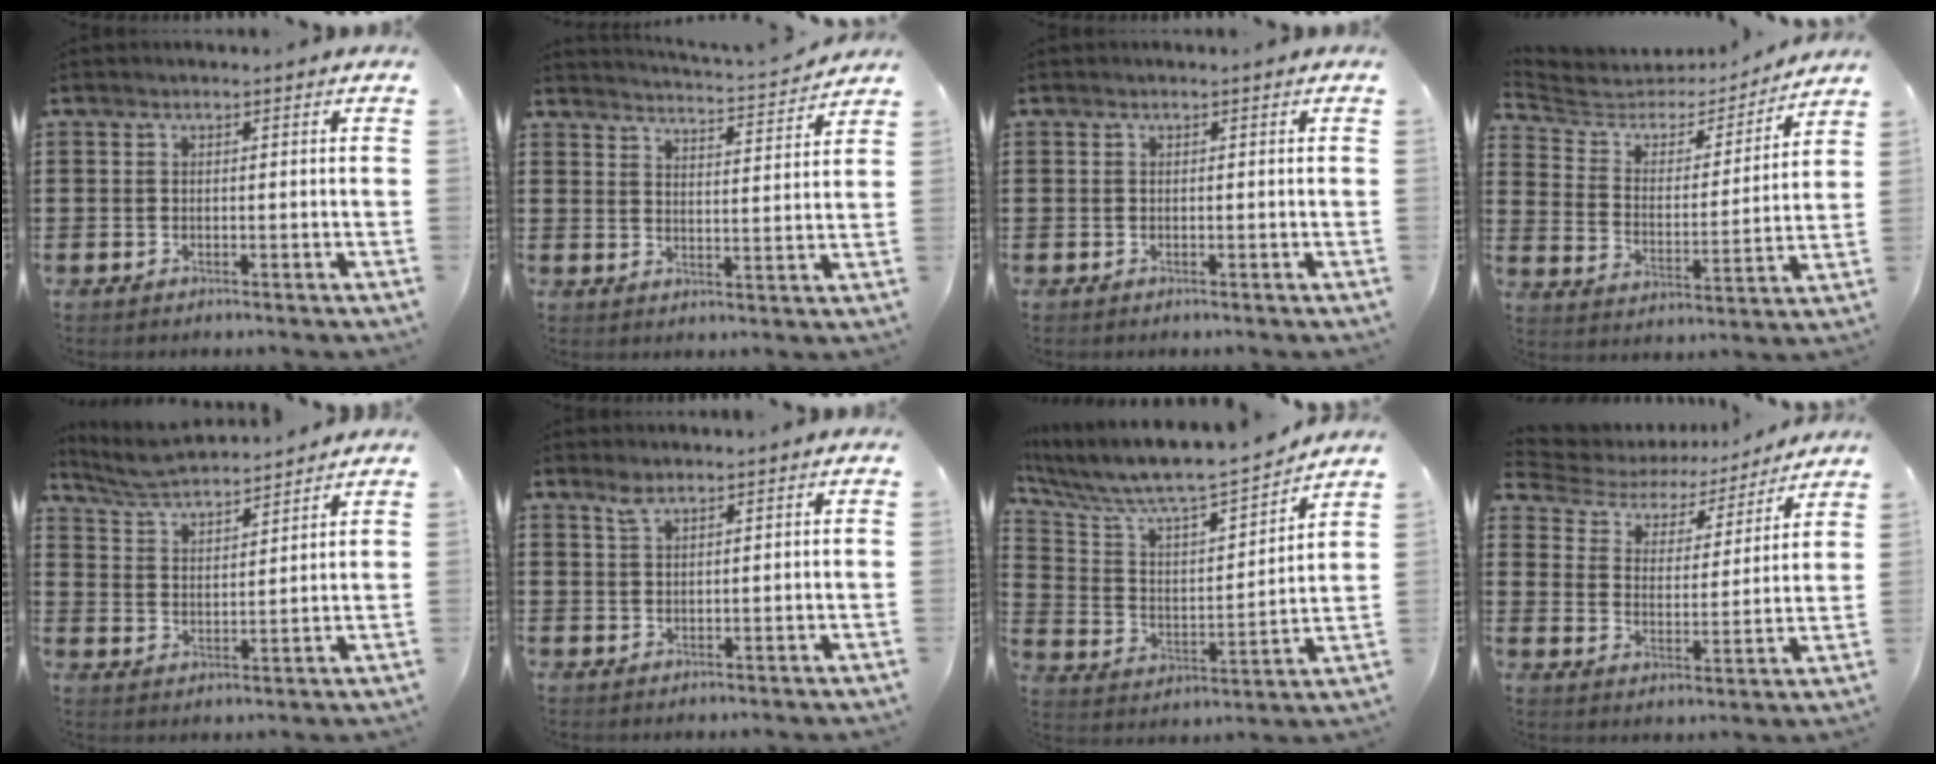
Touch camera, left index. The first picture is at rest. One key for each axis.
{"total": 3.4, "fx": 3.3, "fy": -0.6, "fz": 0.5, "tx": -0.026, "ty": -0.029, "tz": 0.052}
{"total": 0.0}
{"total": 4.4, "fx": 3.8, "fy": 2.0, "fz": 0.6, "tx": -0.042, "ty": -0.030, "tz": 0.058}
{"total": 5.4, "fx": 5.2, "fy": 0.4, "fz": 1.5, "tx": -0.049, "ty": -0.024, "tz": 0.091}
{"total": 2.3, "fx": 1.7, "fy": 0.8, "fz": 1.3, "tx": -0.031, "ty": 0.003, "tz": 0.033}
{"total": 7.1, "fx": 6.5, "fy": 0.8, "fz": 2.8, "tx": -0.089, "ty": -0.058, "tz": 0.103}
{"total": 4.6, "fx": 4.2, "fy": 1.6, "fz": 1.0, "tx": -0.048, "ty": -0.027, "tz": 0.065}